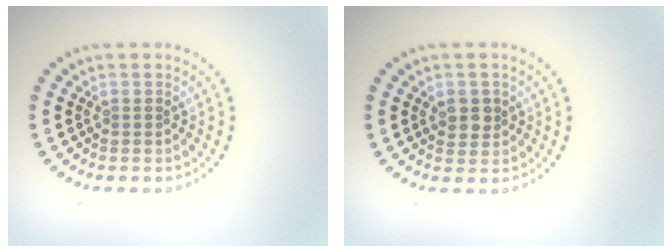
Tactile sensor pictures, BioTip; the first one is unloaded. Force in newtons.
{"total": 2.1, "press": 2.0, "slide": 0.6}